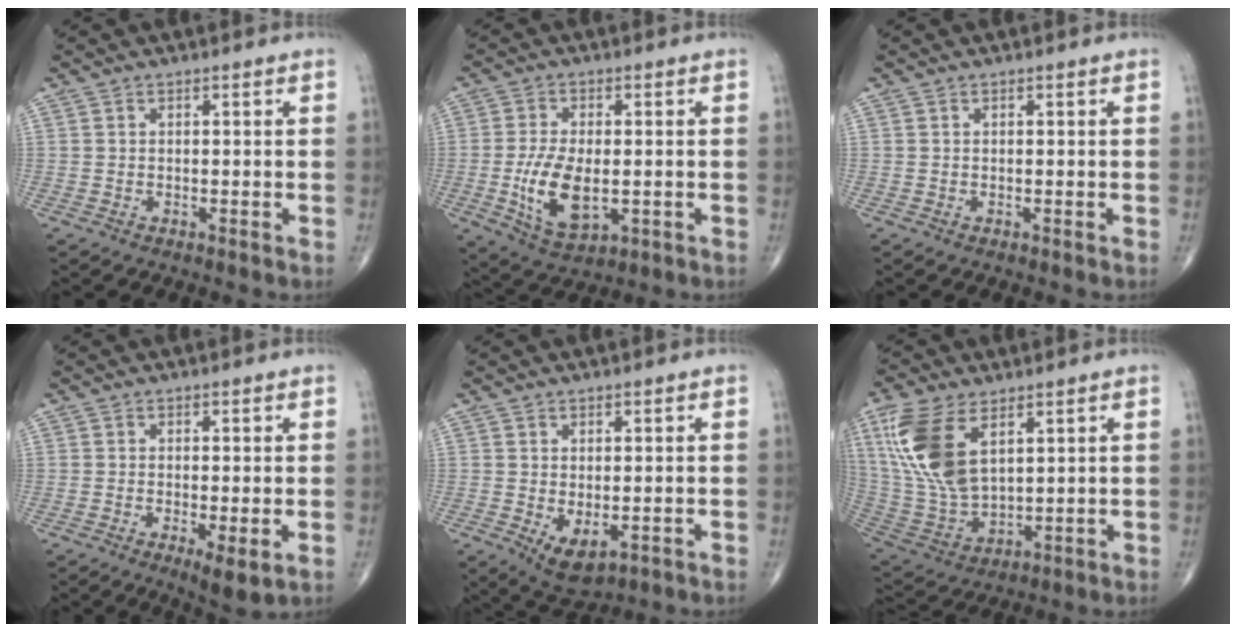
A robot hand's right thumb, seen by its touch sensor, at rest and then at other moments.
{"total": 10.7, "force": [-1.7, 5.5, 9.0], "torque": [-0.170, -0.011, -0.021]}
{"total": 0.0}
{"total": 4.7, "force": [-1.3, 1.4, 4.3], "torque": [-0.076, -0.016, -0.021]}
{"total": 5.7, "force": [-1.2, 3.1, 4.6], "torque": [-0.070, -0.009, -0.004]}
{"total": 16.0, "force": [6.7, 8.2, 12.1], "torque": [-0.255, -0.021, 0.142]}